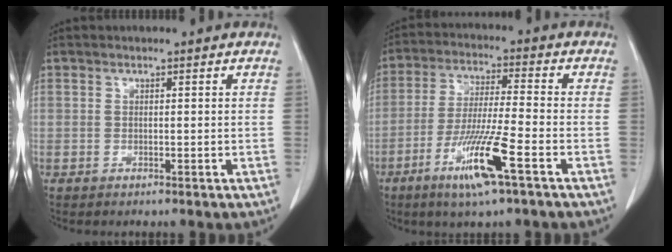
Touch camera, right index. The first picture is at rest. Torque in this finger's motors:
{"motor_torque": [1.61, -0.53, 0.82, 0.21]}